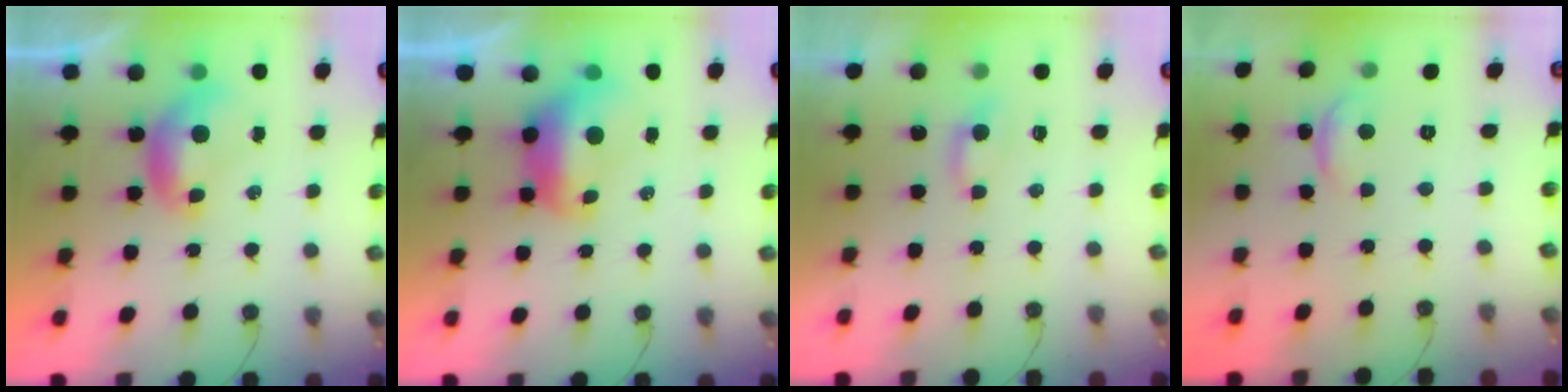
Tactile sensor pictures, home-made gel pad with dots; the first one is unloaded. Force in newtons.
{"total": 2.2, "press": 2.1, "slide": 0.8}
{"total": 1.6, "press": 1.5, "slide": 0.4}
{"total": 0.6, "press": 0.1, "slide": 0.6}